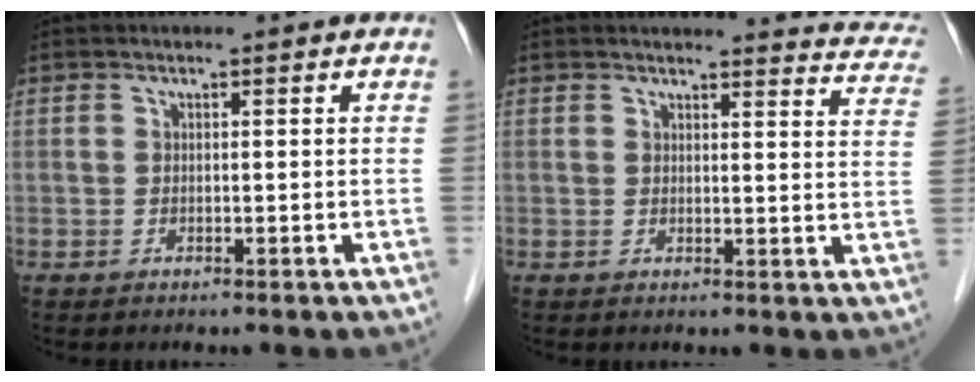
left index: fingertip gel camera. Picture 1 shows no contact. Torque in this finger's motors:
{"motor_torque": [0.29, -0.51, -0.05, -0.02]}